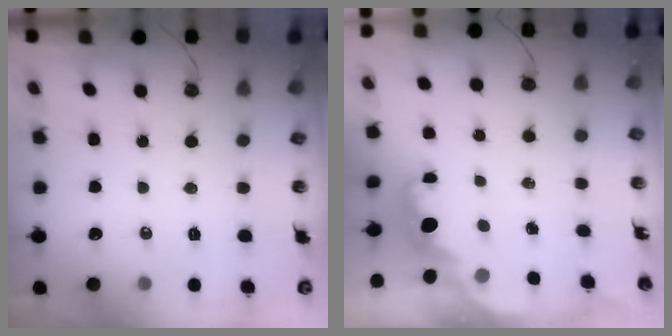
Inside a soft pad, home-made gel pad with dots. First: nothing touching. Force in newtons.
{"total": 1.7, "press": 1.6, "slide": 0.7}